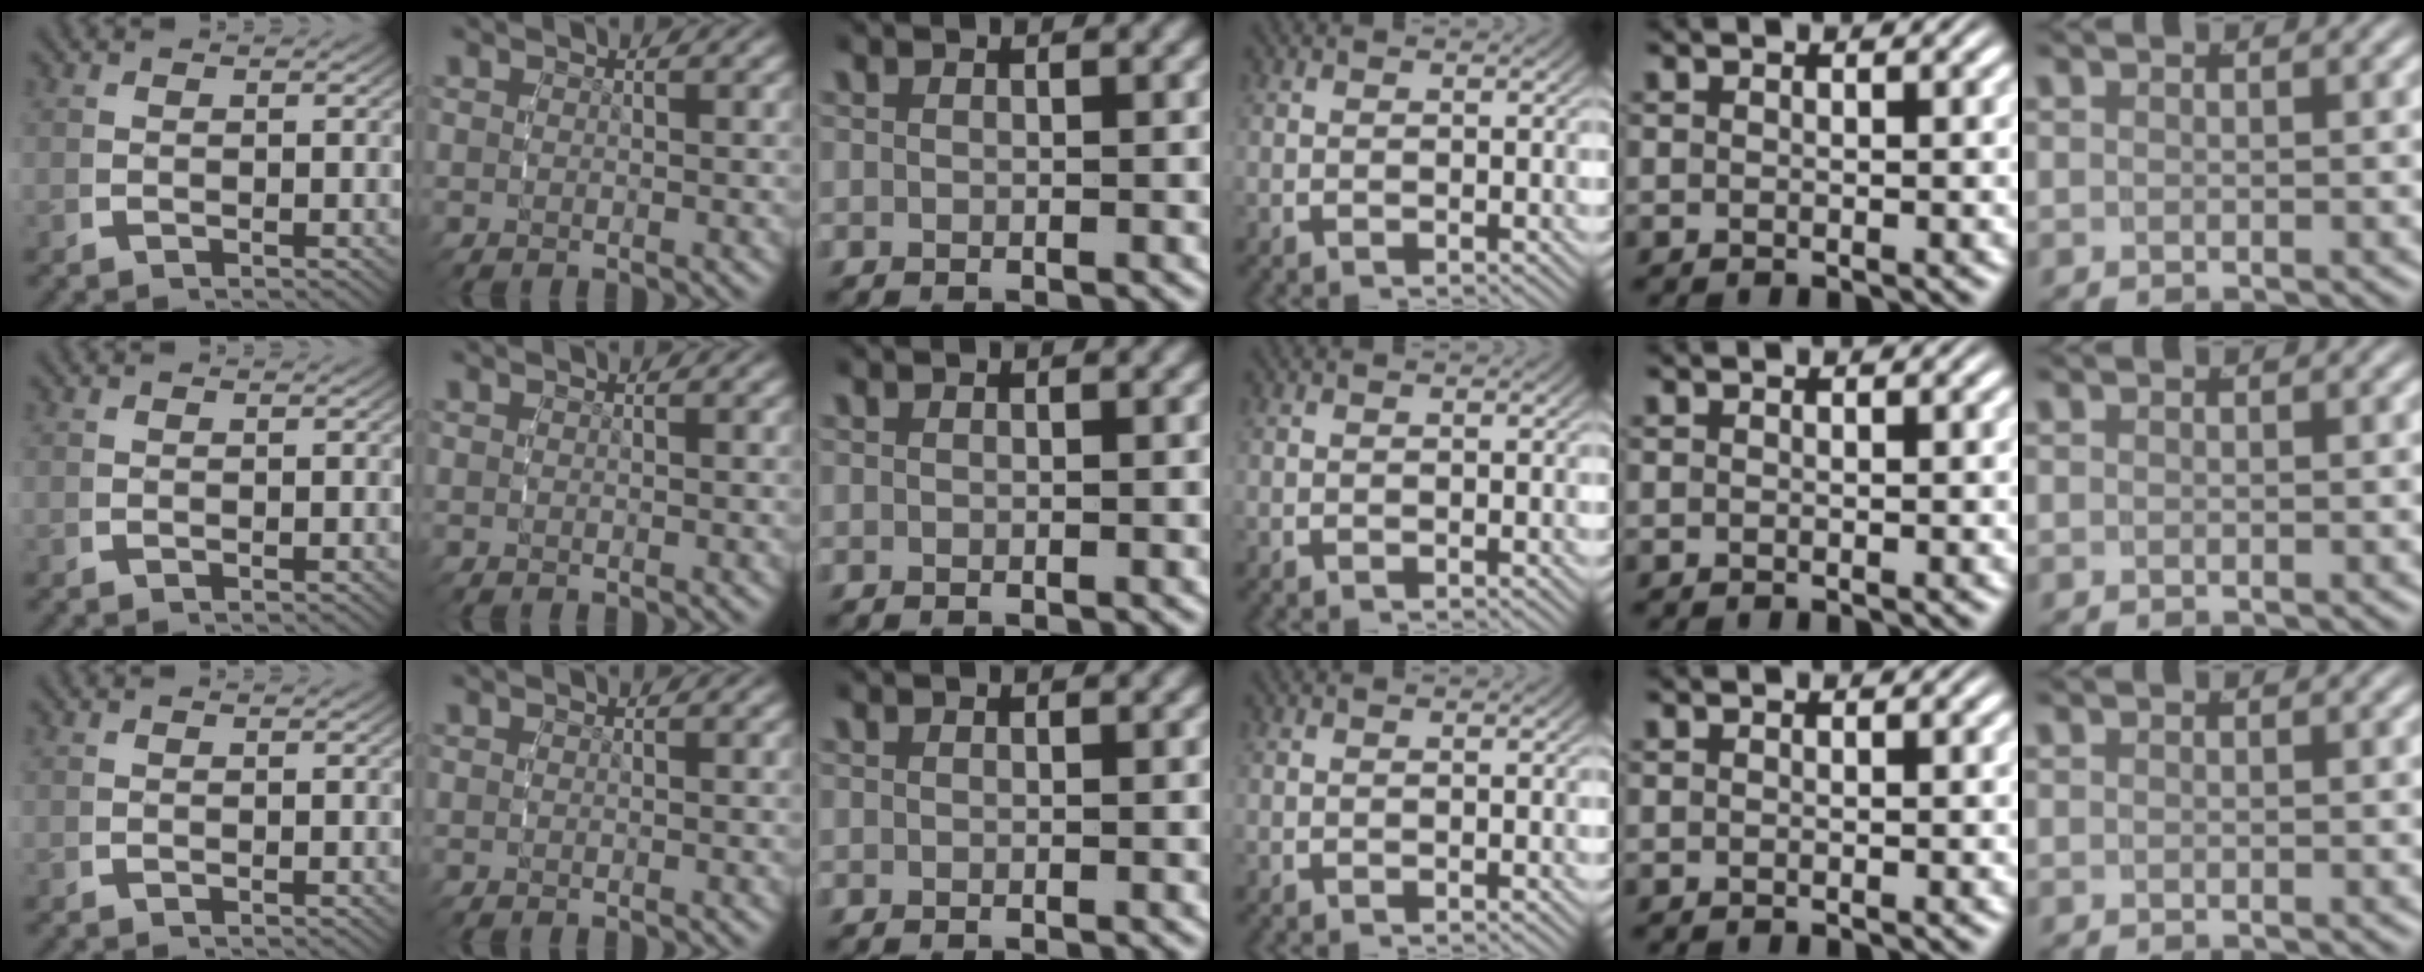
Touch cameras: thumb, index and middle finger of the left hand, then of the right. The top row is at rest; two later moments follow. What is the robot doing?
{"motion": "reach", "object": "bottle cap"}